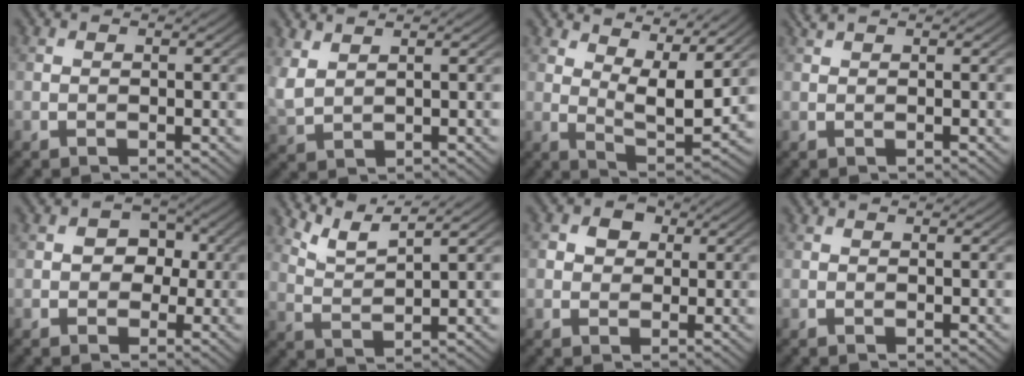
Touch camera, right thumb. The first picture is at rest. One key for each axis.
{"total": 3.7, "fx": 2.7, "fy": 1.4, "fz": 2.0, "tx": -0.066, "ty": 0.003, "tz": 0.064}
{"total": 9.4, "fx": 5.9, "fy": 3.0, "fz": 6.7, "tx": -0.124, "ty": -0.012, "tz": 0.100}
{"total": 1.1, "fx": 0.9, "fy": 0.1, "fz": 0.8, "tx": -0.020, "ty": 0.009, "tz": 0.017}
{"total": 4.0, "fx": 0.0, "fy": 3.4, "fz": 2.2, "tx": -0.026, "ty": 0.002, "tz": -0.014}
{"total": 5.4, "fx": 4.4, "fy": 0.8, "fz": 3.1, "tx": -0.071, "ty": 0.003, "tz": 0.093}
{"total": 3.5, "fx": 1.0, "fy": 2.8, "fz": 1.7, "tx": -0.037, "ty": 0.005, "tz": 0.014}
{"total": 0.0}